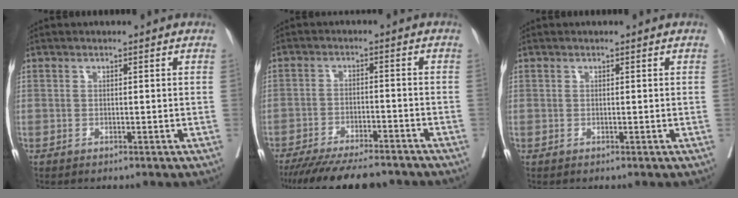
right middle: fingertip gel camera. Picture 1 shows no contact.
{"total": 15.2, "force": [-13.1, 3.0, 7.0], "torque": [-0.122, -0.021, -0.195]}
{"total": 0.0}